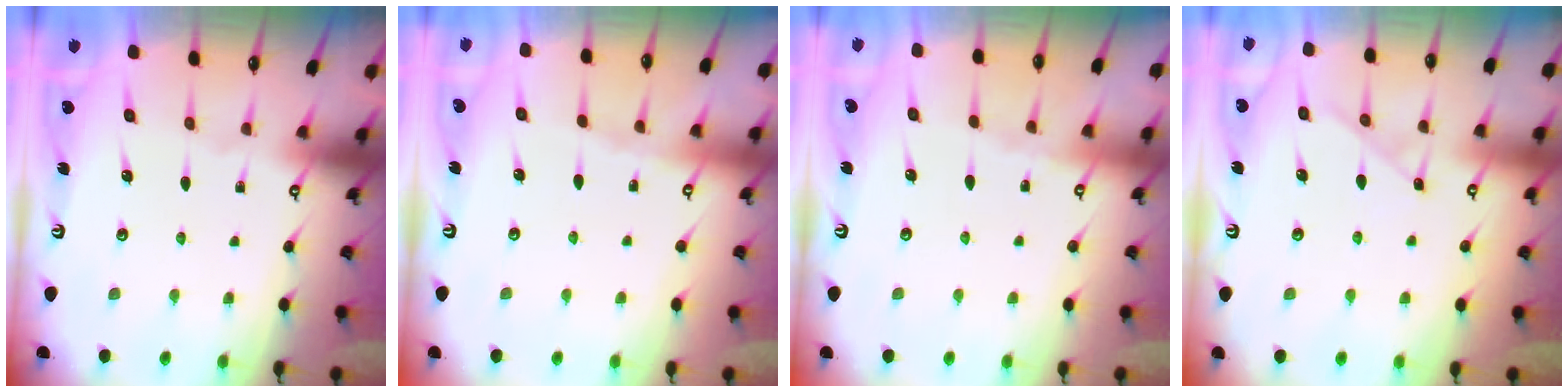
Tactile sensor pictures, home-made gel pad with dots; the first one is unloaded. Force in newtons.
{"total": 2.2, "press": 2.1, "slide": 0.5}
{"total": 1.6, "press": 1.6, "slide": 0.4}
{"total": 5.0, "press": 4.9, "slide": 0.7}